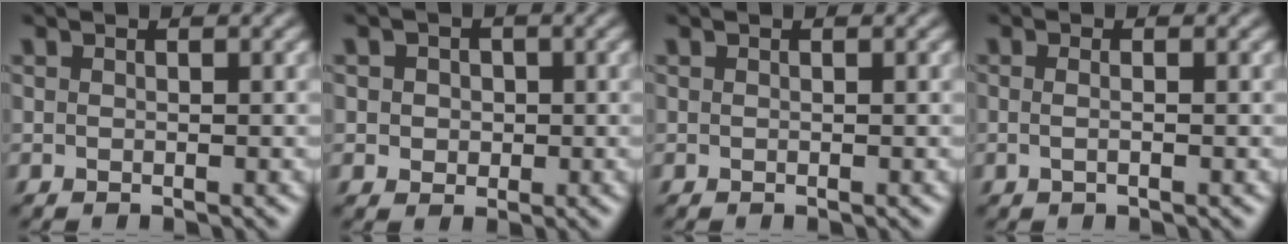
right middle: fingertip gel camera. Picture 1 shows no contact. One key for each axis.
{"total": 2.4, "fx": 0.3, "fy": 2.1, "fz": 1.1, "tx": -0.011, "ty": 0.012, "tz": -0.002}
{"total": 0.0}
{"total": 1.4, "fx": 0.1, "fy": 0.6, "fz": 1.2, "tx": -0.012, "ty": -0.005, "tz": -0.009}